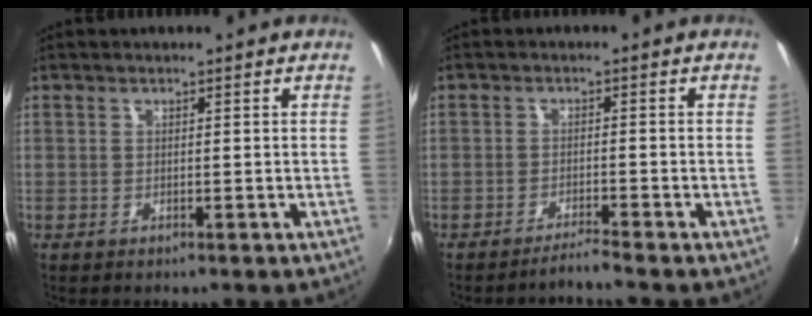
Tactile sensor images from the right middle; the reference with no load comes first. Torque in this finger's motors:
{"motor_torque": [-0.02, -0.35, -0.05, 0.00]}